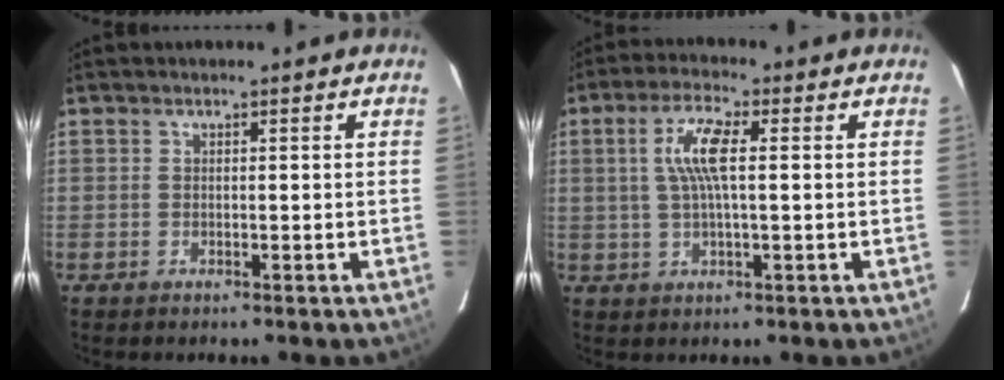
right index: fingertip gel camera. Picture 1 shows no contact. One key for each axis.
{"total": 7.1, "fx": 1.2, "fy": 1.4, "fz": 6.8, "tx": -0.134, "ty": 0.008, "tz": 0.024}